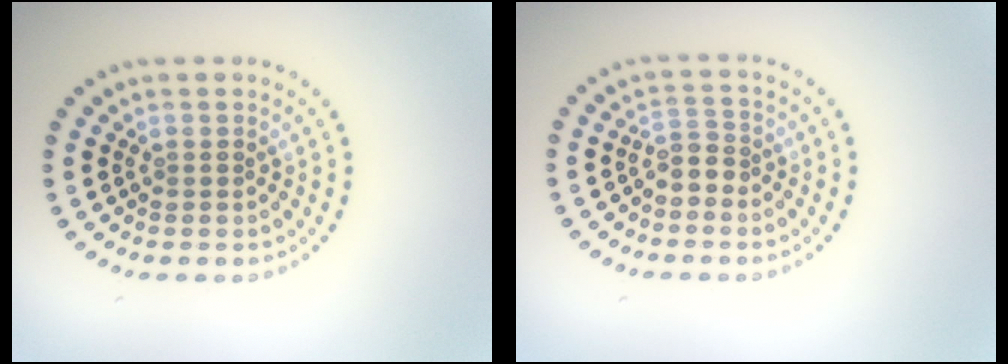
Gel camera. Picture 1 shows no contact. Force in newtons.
{"total": 1.9, "press": 1.6, "slide": 1.1}